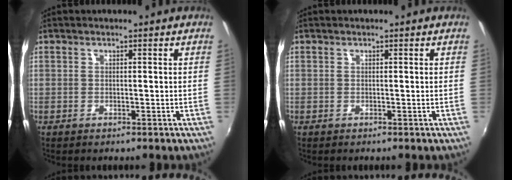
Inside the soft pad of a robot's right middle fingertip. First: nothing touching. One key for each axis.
{"total": 0.0}